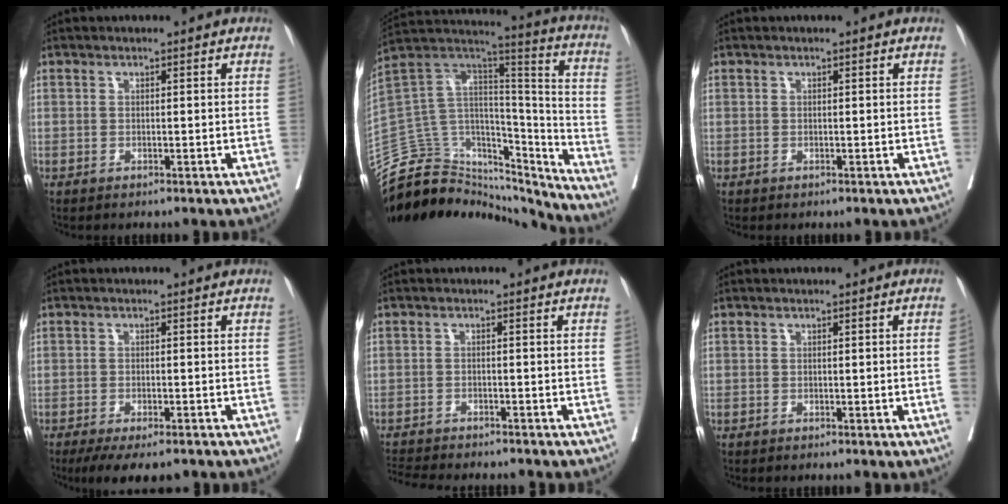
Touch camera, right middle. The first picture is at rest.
{"total": 27.9, "force": [-25.3, 9.1, 7.5], "torque": [-0.159, 0.052, -0.394]}
{"total": 0.0}
{"total": 9.2, "force": [-7.1, 2.3, 5.3], "torque": [-0.069, -0.012, -0.102]}
{"total": 9.2, "force": [-8.5, 0.9, 3.4], "torque": [-0.051, -0.006, -0.125]}
{"total": 0.6, "force": [-0.1, 0.1, 0.6], "torque": [-0.012, 0.004, 0.000]}